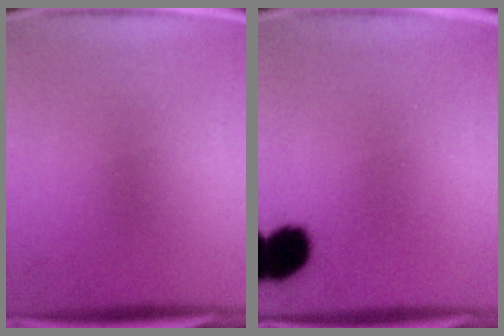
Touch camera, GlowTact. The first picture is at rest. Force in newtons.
{"total": 8.8}